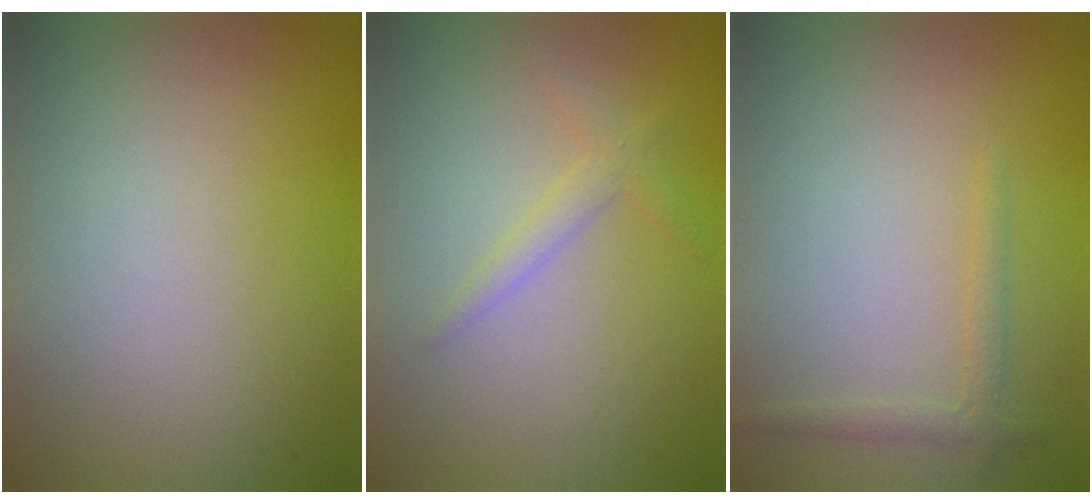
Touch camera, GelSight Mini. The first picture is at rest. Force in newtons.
{"total": 1.5, "press": 1.5, "slide": 0.1}
{"total": 1.3, "press": 1.3, "slide": 0.1}